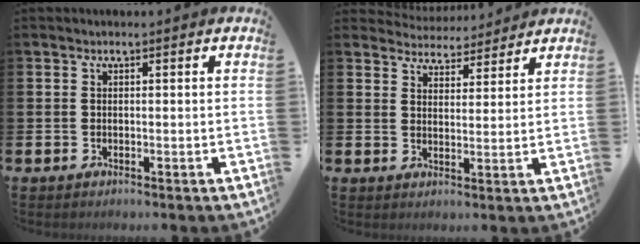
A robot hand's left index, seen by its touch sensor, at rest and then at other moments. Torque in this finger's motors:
{"motor_torque": [-0.53, -0.41, -0.75, -0.19]}